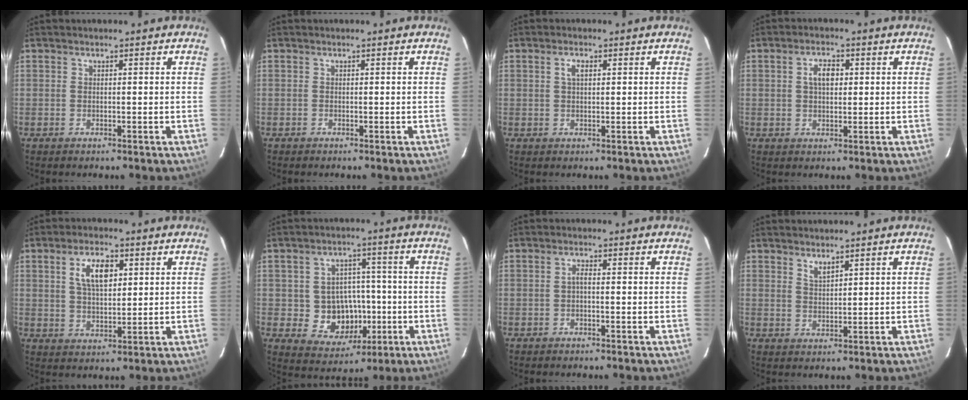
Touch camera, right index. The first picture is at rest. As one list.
[{"total": 0.0}, {"total": 2.1, "force": [0.7, 1.0, 1.7], "torque": [-0.033, 0.005, 0.011]}, {"total": 3.9, "force": [0.8, 2.2, 3.1], "torque": [-0.053, 0.011, 0.016]}, {"total": 7.3, "force": [2.6, 3.3, 5.9], "torque": [-0.109, 0.010, 0.050]}, {"total": 9.9, "force": [-1.8, 8.7, 4.2], "torque": [-0.094, 0.012, -0.009]}, {"total": 1.6, "force": [-0.3, 0.4, 1.5], "torque": [-0.029, 0.007, -0.008]}, {"total": 2.3, "force": [1.9, 0.6, 1.2], "torque": [-0.021, -0.001, 0.033]}]